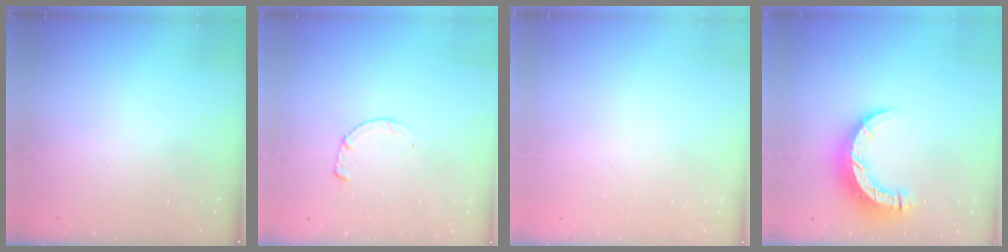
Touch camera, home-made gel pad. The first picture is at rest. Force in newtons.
{"total": 3.4, "press": 3.4, "slide": 0.4}
{"total": 2.4, "press": 2.4, "slide": 0.2}
{"total": 10.6, "press": 10.5, "slide": 1.2}